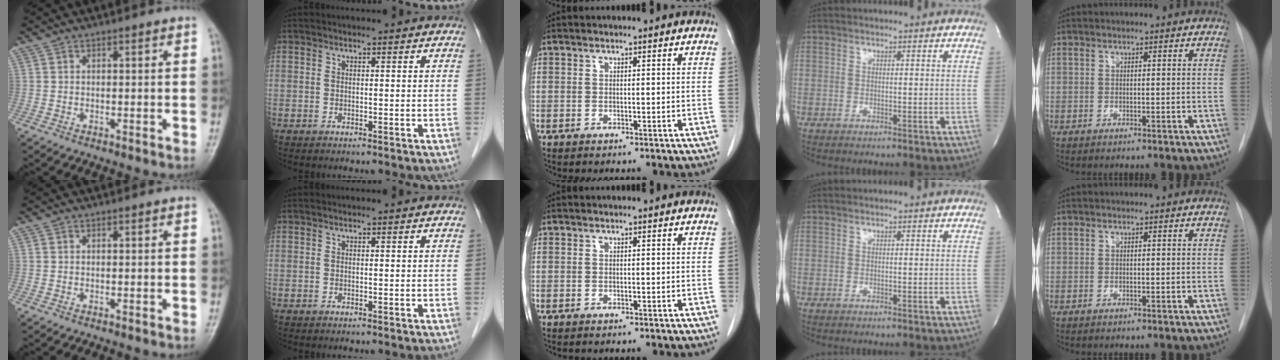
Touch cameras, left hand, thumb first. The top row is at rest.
{}